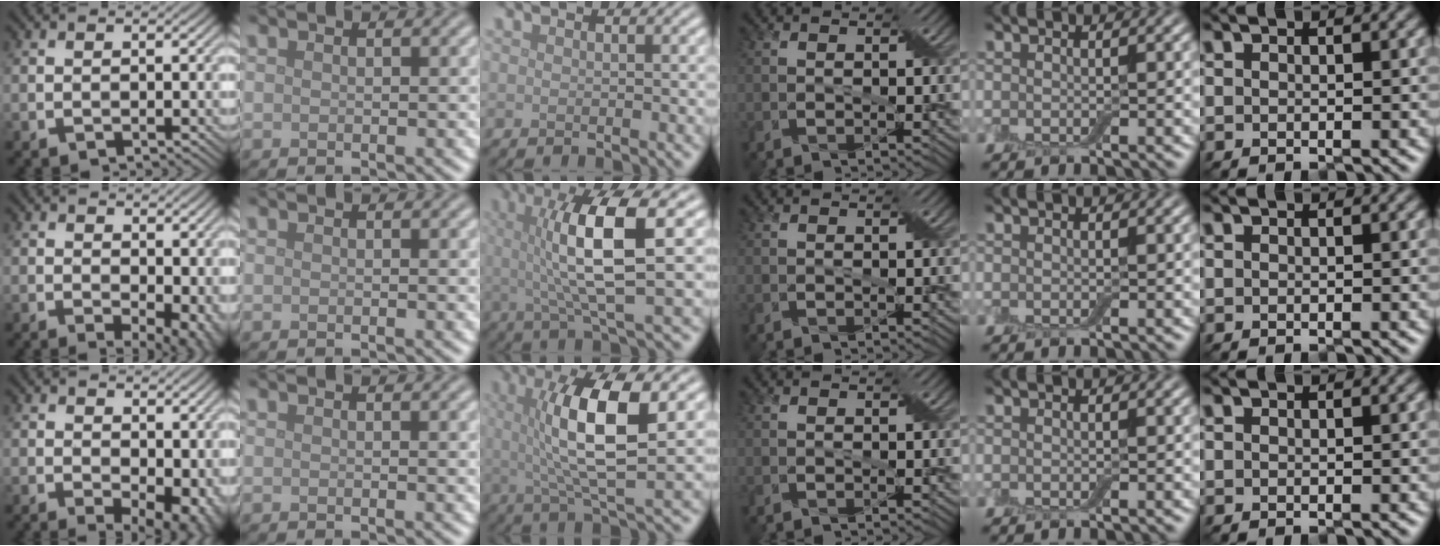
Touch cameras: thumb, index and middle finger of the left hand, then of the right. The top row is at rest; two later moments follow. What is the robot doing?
{"motion": "pour", "object": "bottle"}